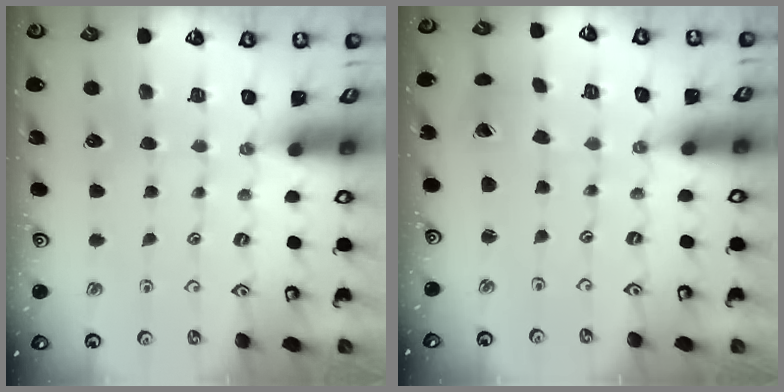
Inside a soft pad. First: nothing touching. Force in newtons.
{"total": 2.5, "press": 2.5, "slide": 0.1}